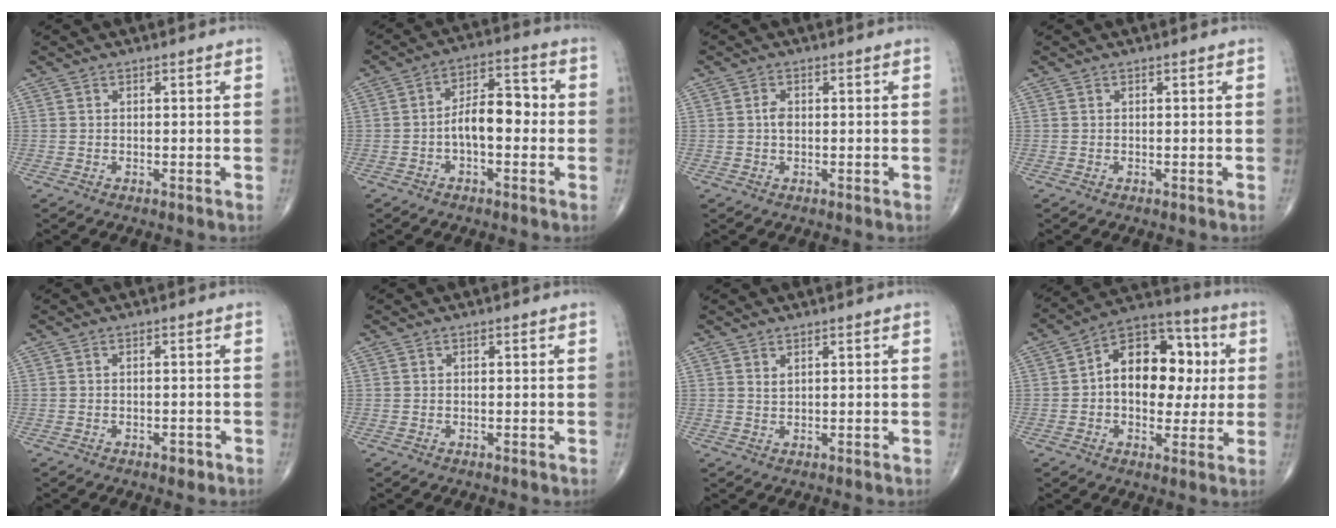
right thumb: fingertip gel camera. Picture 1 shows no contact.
{"total": 9.3, "force": [-1.2, 4.8, 7.9], "torque": [-0.113, 0.036, -0.028]}
{"total": 1.9, "force": [0.0, 1.2, 1.5], "torque": [-0.026, 0.003, -0.002]}
{"total": 0.0}
{"total": 1.8, "force": [-1.0, 0.9, 1.1], "torque": [-0.014, 0.004, -0.014]}
{"total": 0.0}
{"total": 1.0, "force": [0.7, 0.3, 0.6], "torque": [-0.007, -0.005, 0.015]}
{"total": 17.2, "force": [1.8, 11.1, 12.9], "torque": [-0.146, 0.028, 0.018]}